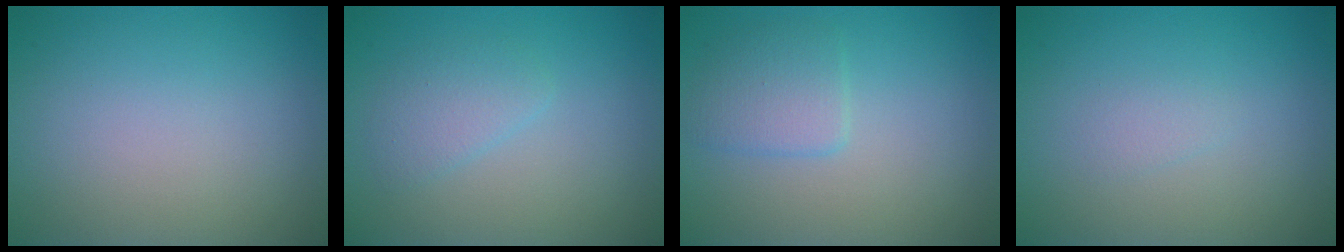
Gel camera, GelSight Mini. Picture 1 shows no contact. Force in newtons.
{"total": 1.8, "press": 1.8, "slide": 0.1}
{"total": 2.4, "press": 2.4, "slide": 0.2}
{"total": 0.8, "press": 0.8, "slide": 0.1}